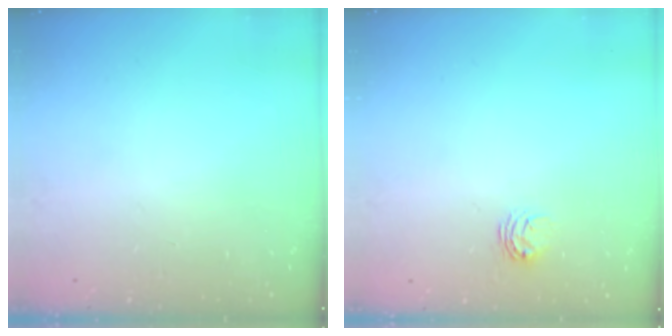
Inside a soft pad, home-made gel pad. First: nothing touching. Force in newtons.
{"total": 3.7, "press": 3.6, "slide": 0.4}